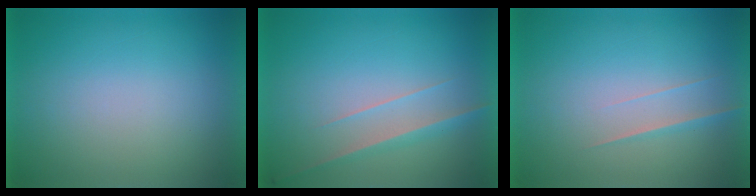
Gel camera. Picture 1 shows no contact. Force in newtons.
{"total": 2.9}
{"total": 1.5}